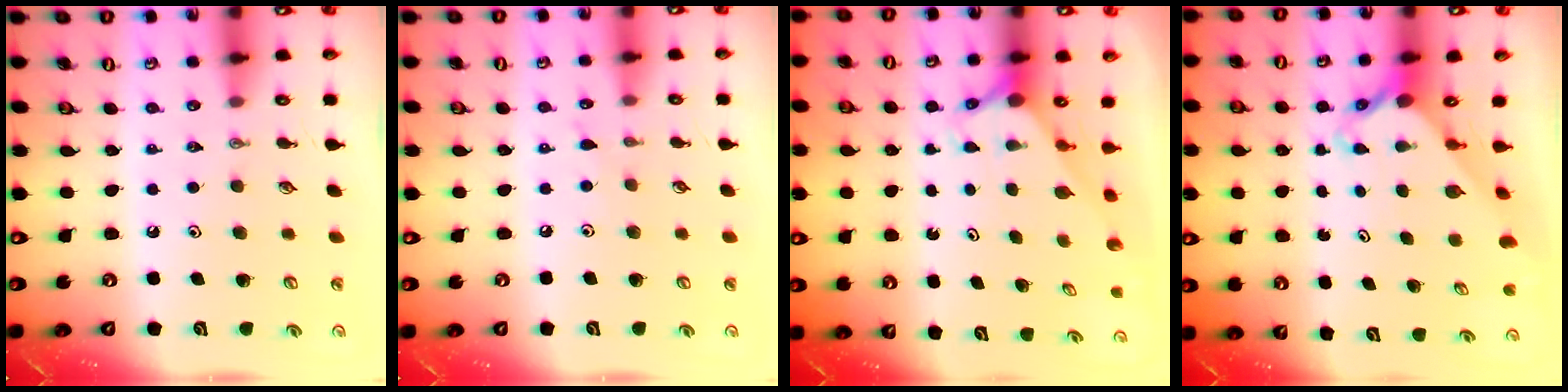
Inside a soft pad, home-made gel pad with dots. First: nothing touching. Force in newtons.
{"total": 3.8, "press": 3.8, "slide": 0.5}
{"total": 2.6, "press": 2.6, "slide": 0.0}
{"total": 3.4, "press": 3.4, "slide": 0.4}